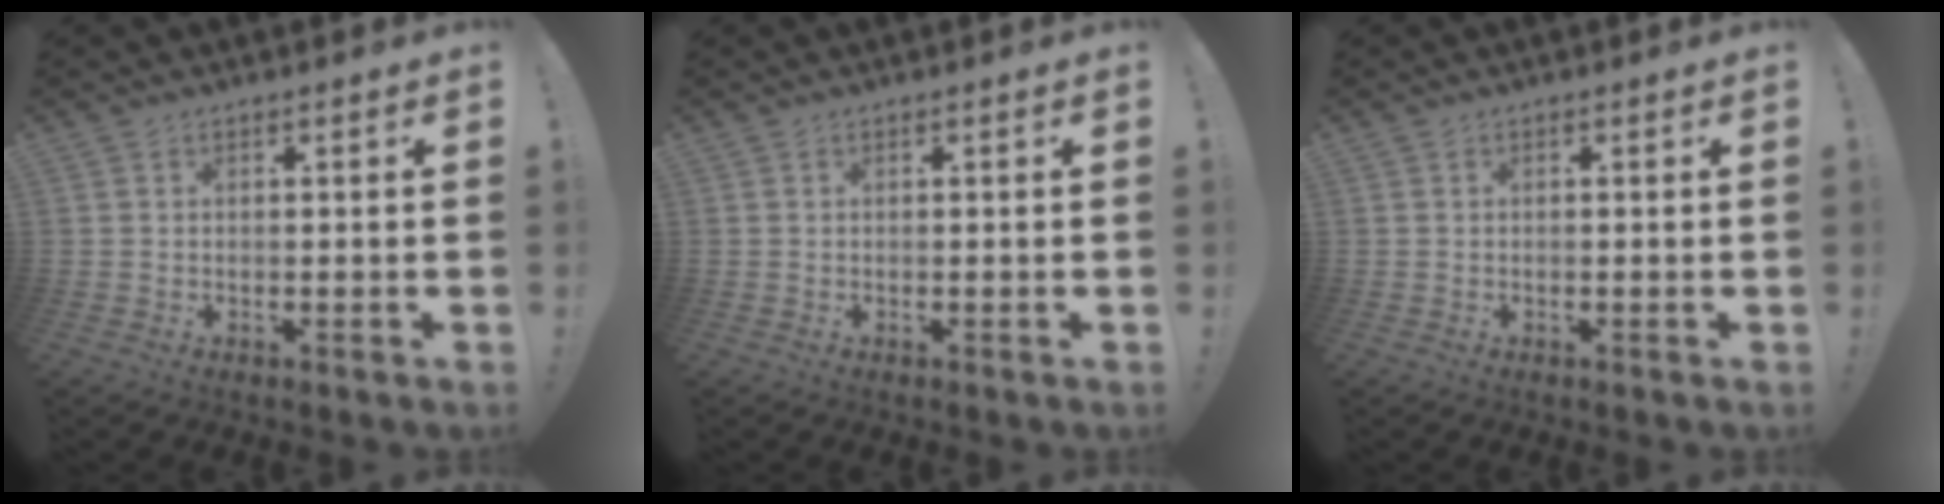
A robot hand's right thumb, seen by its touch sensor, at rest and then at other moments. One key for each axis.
{"total": 0.0}
{"total": 0.0}